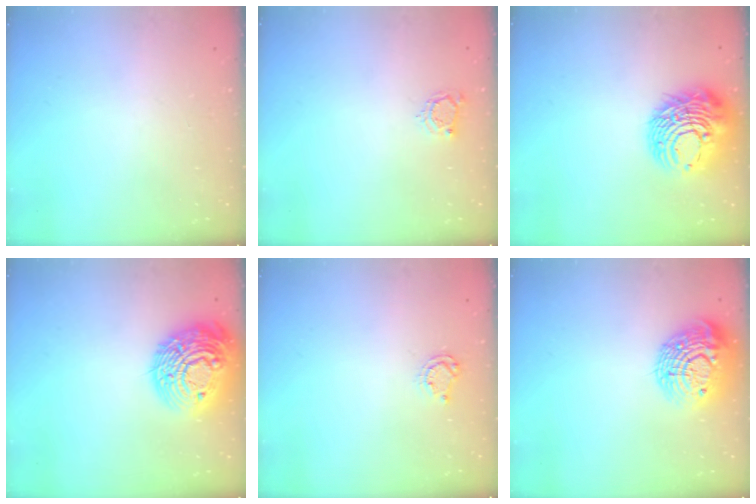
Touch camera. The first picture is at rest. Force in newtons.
{"total": 4.0, "press": 4.0, "slide": 0.5}
{"total": 16.2, "press": 16.2, "slide": 1.4}
{"total": 21.7, "press": 21.6, "slide": 1.8}
{"total": 5.0, "press": 5.0, "slide": 0.6}
{"total": 16.7, "press": 16.7, "slide": 1.0}